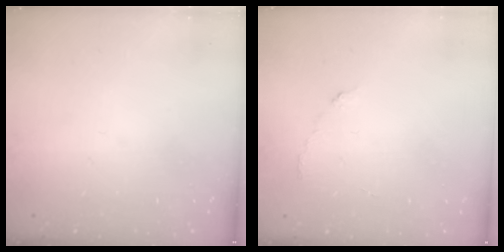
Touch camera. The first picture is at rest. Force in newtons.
{"total": 3.6, "press": 3.6, "slide": 0.3}